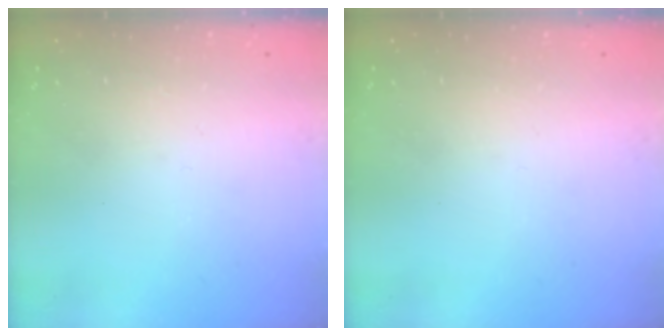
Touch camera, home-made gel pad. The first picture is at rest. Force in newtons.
{"total": 0.0}